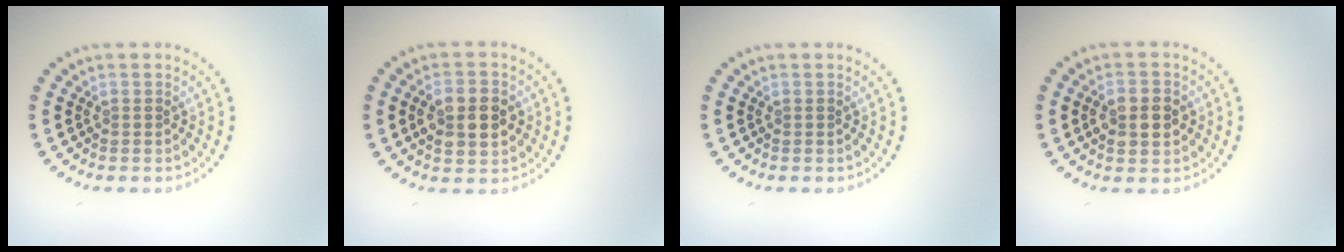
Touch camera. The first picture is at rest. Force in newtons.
{"total": 4.9, "press": 4.9, "slide": 0.2}
{"total": 0.0}
{"total": 3.6, "press": 3.6, "slide": 0.1}